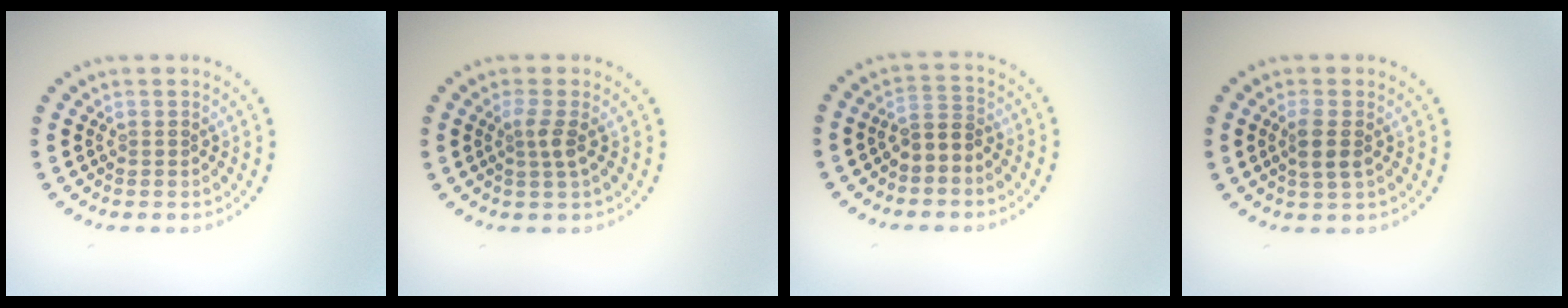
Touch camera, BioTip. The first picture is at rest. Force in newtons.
{"total": 1.8, "press": 1.4, "slide": 1.2}
{"total": 2.5, "press": 2.2, "slide": 1.1}
{"total": 2.0, "press": 1.7, "slide": 0.9}